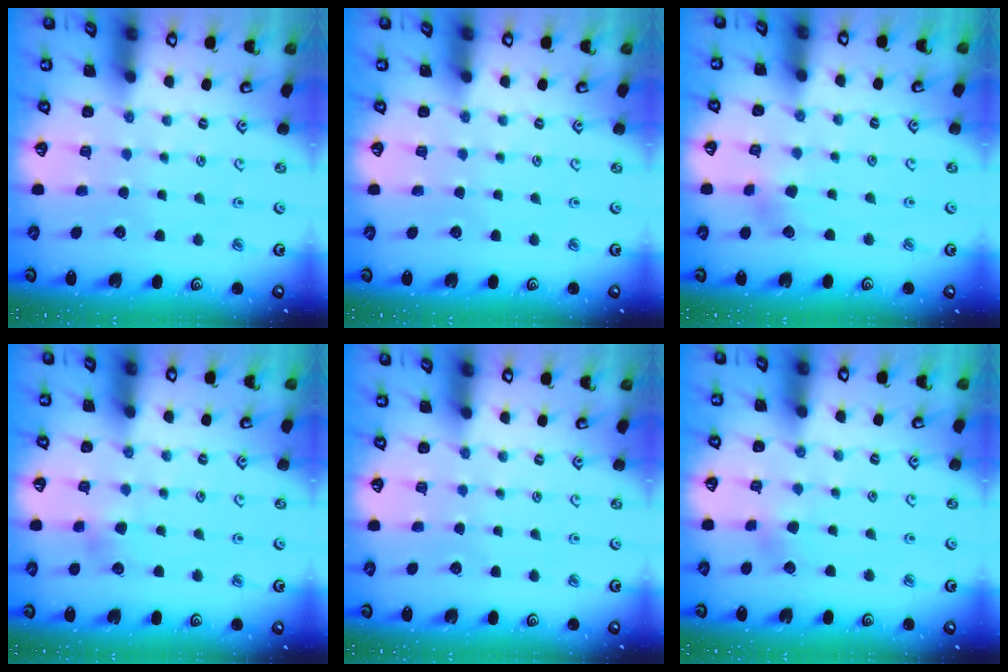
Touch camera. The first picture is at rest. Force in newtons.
{"total": 0.0}
{"total": 3.9, "press": 3.8, "slide": 0.4}
{"total": 3.3, "press": 3.3, "slide": 0.4}
{"total": 0.0}
{"total": 2.8, "press": 2.8, "slide": 0.6}